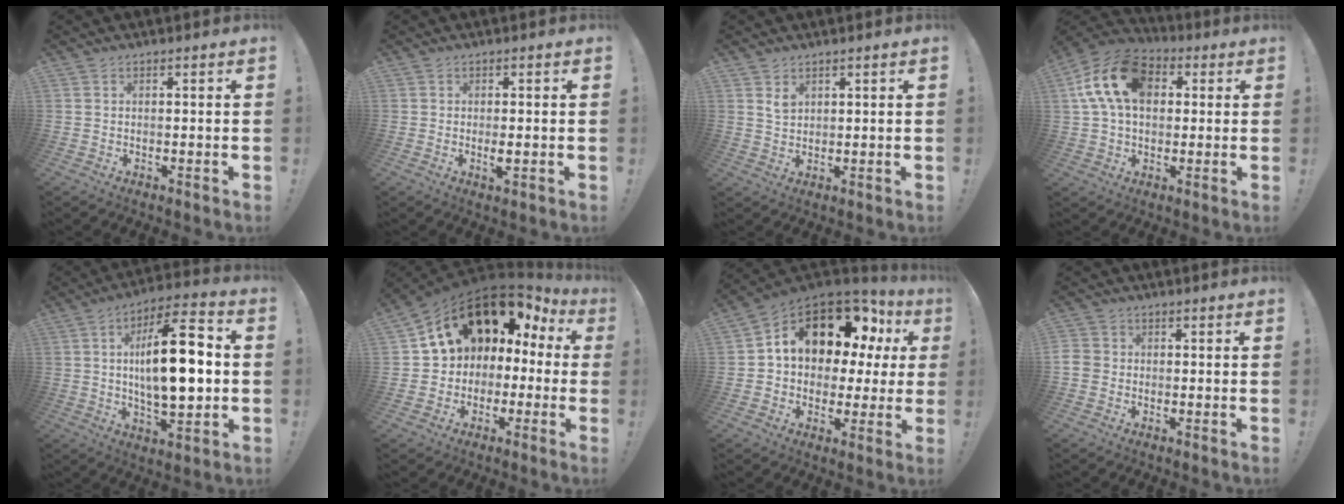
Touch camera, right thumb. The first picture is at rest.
{"total": 2.2, "force": [0.1, 0.5, 2.1], "torque": [-0.028, -0.003, 0.000]}
{"total": 3.5, "force": [2.4, 2.2, 1.2], "torque": [-0.007, -0.018, 0.042]}
{"total": 17.7, "force": [4.2, 12.1, 12.2], "torque": [-0.205, 0.013, 0.079]}
{"total": 19.7, "force": [0.9, 7.6, 18.1], "torque": [-0.291, -0.004, 0.004]}
{"total": 14.0, "force": [8.0, 8.6, 7.5], "torque": [-0.106, -0.059, 0.143]}
{"total": 15.7, "force": [7.4, 9.2, 10.4], "torque": [-0.172, -0.044, 0.129]}
{"total": 3.3, "force": [-0.9, 2.9, 1.3], "torque": [-0.022, 0.008, -0.018]}